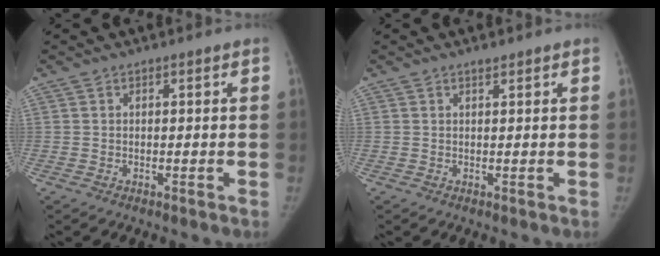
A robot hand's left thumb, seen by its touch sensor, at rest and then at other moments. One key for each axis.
{"total": 1.1, "fx": 0.9, "fy": 0.3, "fz": 0.5, "tx": -0.010, "ty": -0.006, "tz": 0.015}